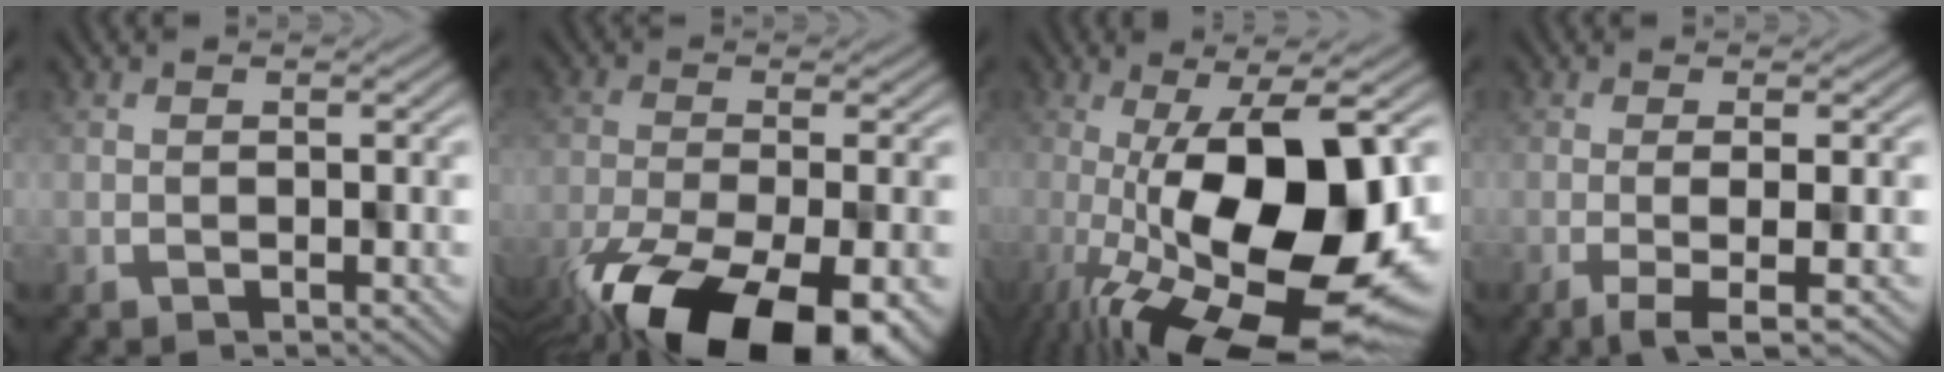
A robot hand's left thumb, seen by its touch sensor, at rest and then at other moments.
{"total": 16.7, "force": [-10.4, 6.9, 11.1], "torque": [-0.211, -0.065, -0.146]}
{"total": 17.8, "force": [-3.5, 6.6, 16.1], "torque": [-0.249, -0.023, -0.047]}
{"total": 4.1, "force": [-1.4, 0.7, 3.8], "torque": [-0.051, 0.004, -0.022]}